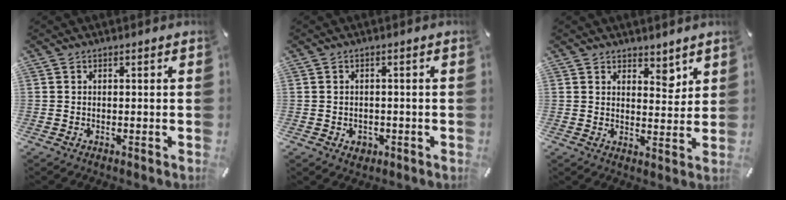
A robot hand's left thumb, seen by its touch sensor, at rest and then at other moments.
{"total": 2.6, "force": [-0.8, 2.2, 1.1], "torque": [-0.013, 0.000, -0.018]}
{"total": 4.7, "force": [3.6, 2.7, 1.3], "torque": [0.010, -0.030, 0.056]}